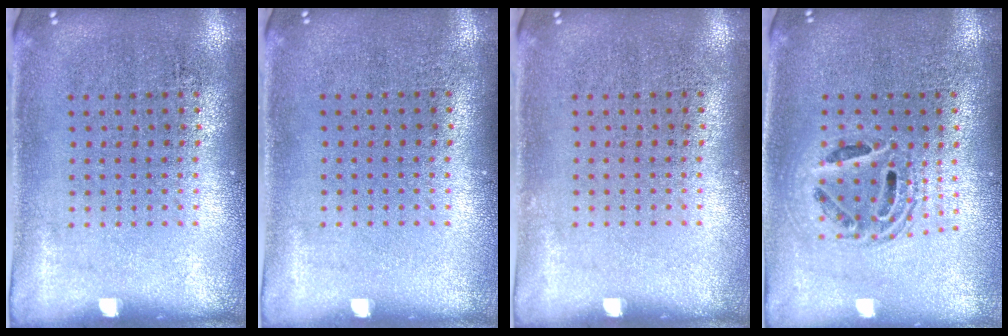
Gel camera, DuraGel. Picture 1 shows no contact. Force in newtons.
{"total": 0.0}
{"total": 0.0}
{"total": 1.5, "press": 1.3, "slide": 0.8}